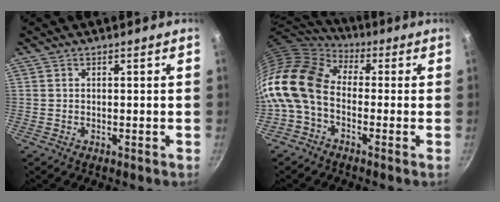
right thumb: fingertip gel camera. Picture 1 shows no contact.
{"total": 14.2, "force": [-1.4, 9.8, 10.2], "torque": [-0.182, 0.029, -0.049]}